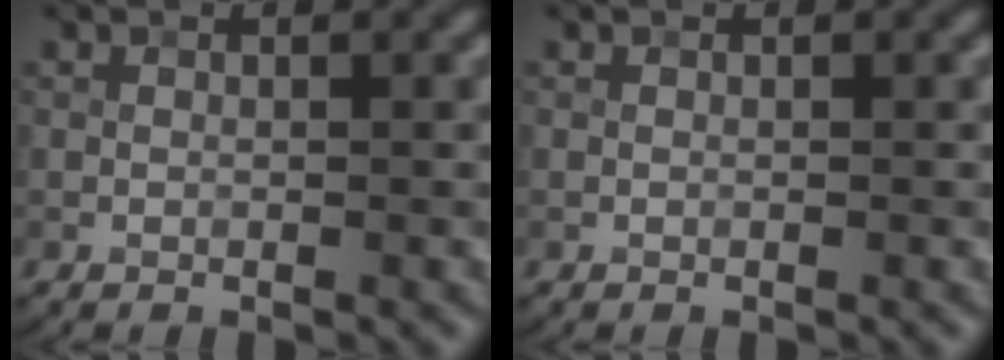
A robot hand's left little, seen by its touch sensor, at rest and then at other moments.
{"total": 0.0}